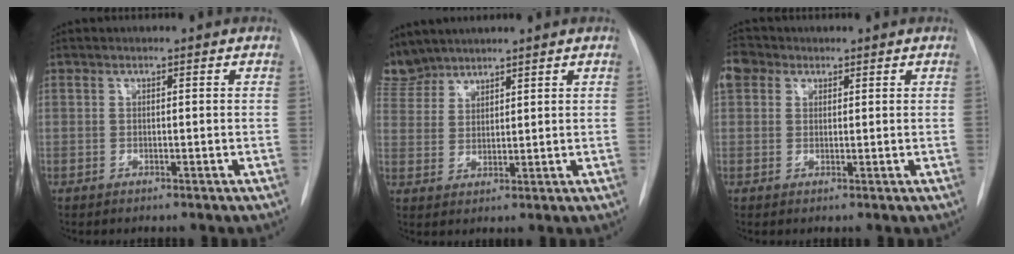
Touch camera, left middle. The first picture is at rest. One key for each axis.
{"total": 5.5, "fx": 5.3, "fy": 1.4, "fz": -0.1, "tx": -0.006, "ty": 0.005, "tz": 0.113}
{"total": 4.2, "fx": 2.2, "fy": 3.2, "fz": 1.6, "tx": -0.041, "ty": 0.020, "tz": 0.042}